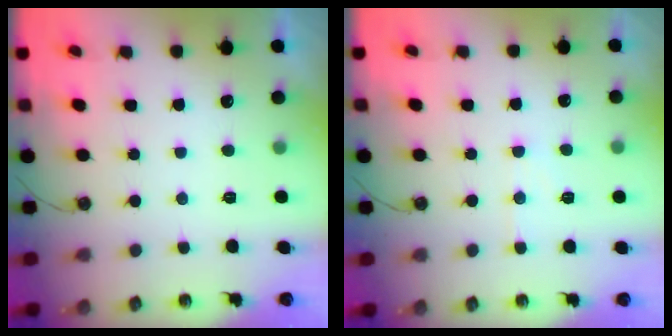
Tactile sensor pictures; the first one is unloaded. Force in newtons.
{"total": 5.3, "press": 5.3, "slide": 0.4}